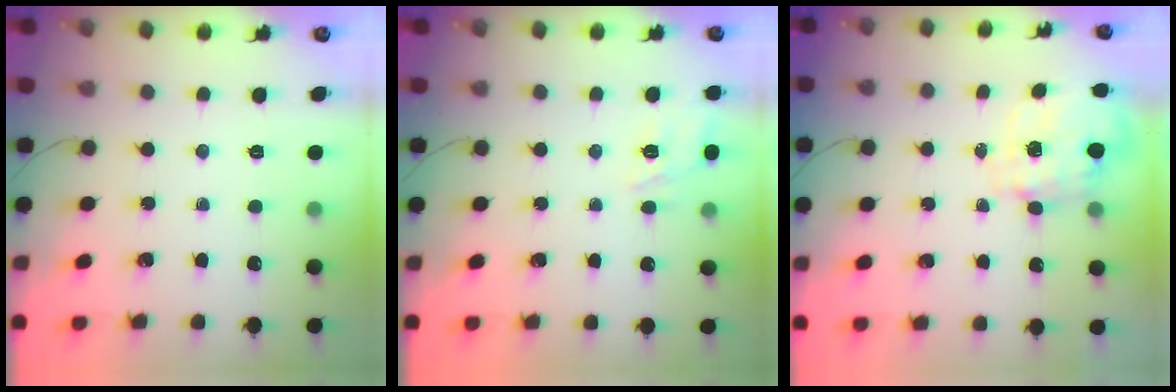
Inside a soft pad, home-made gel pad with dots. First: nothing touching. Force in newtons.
{"total": 9.6, "press": 9.5, "slide": 1.5}
{"total": 2.5, "press": 2.4, "slide": 1.0}